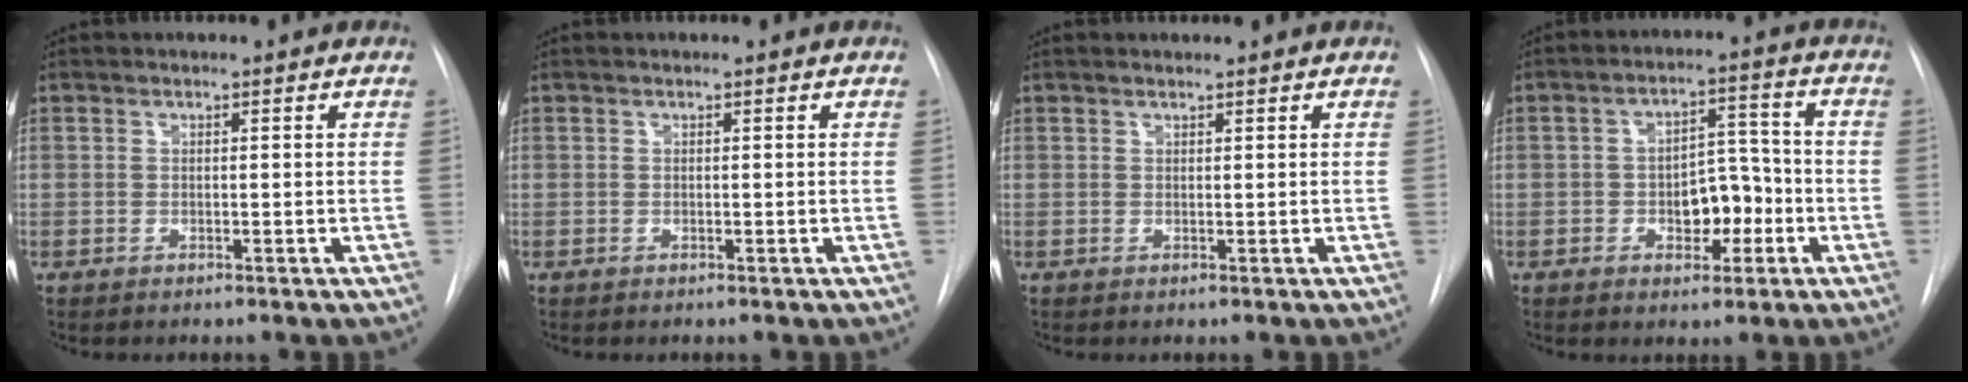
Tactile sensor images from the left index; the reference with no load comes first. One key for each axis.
{"total": 0.0}
{"total": 0.7, "fx": 0.7, "fy": -0.1, "fz": 0.2, "tx": -0.004, "ty": 0.008, "tz": 0.015}
{"total": 7.1, "fx": -2.3, "fy": 4.0, "fz": 5.4, "tx": -0.074, "ty": 0.022, "tz": -0.032}